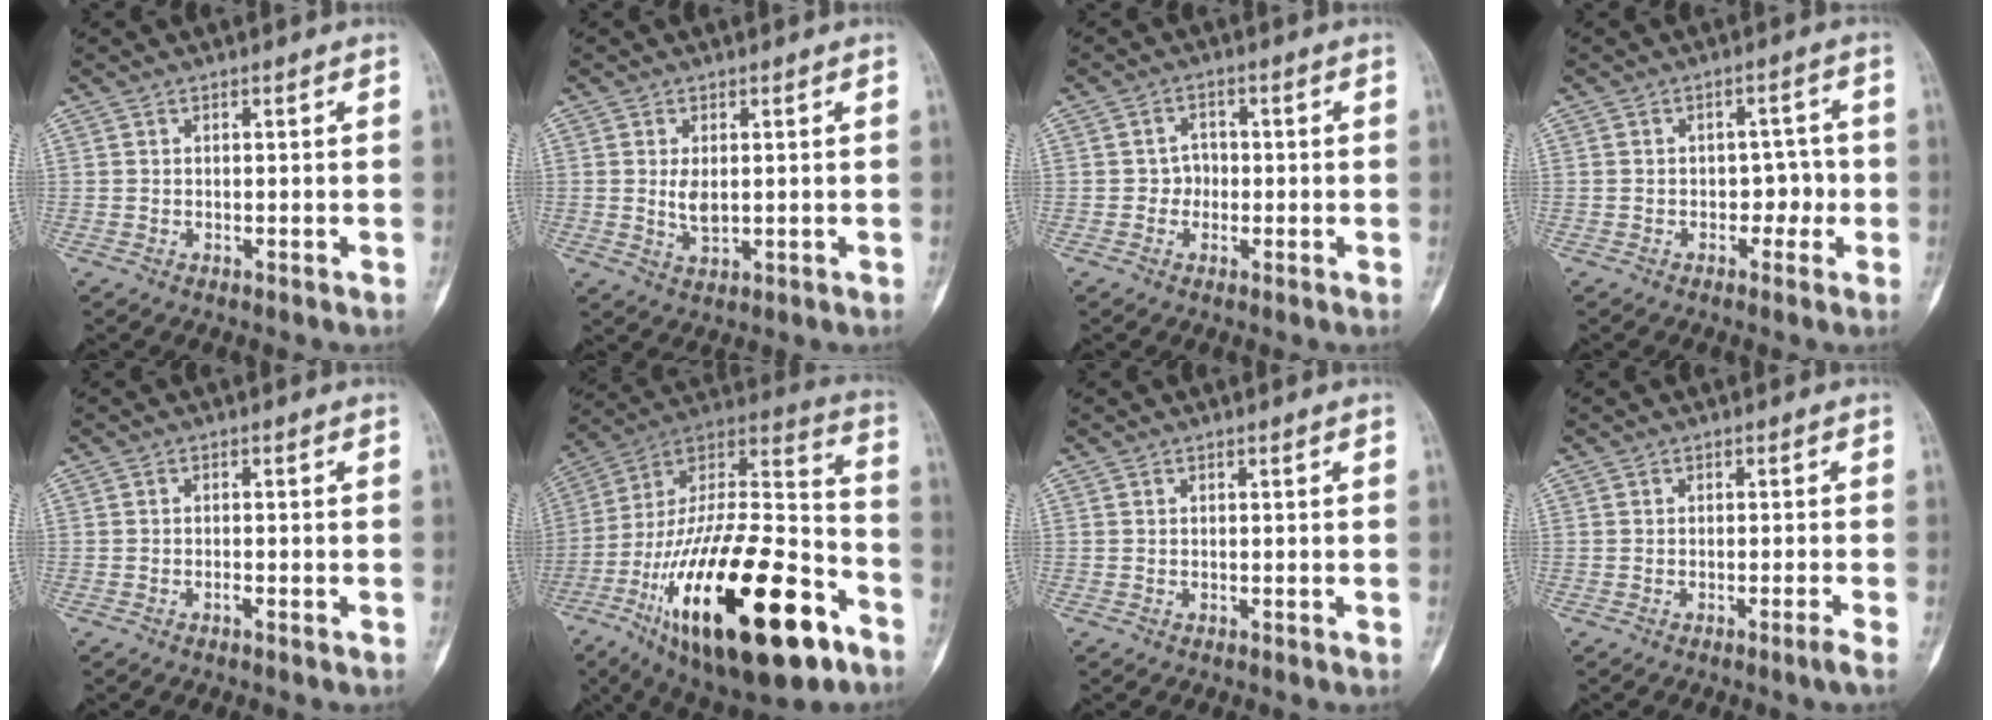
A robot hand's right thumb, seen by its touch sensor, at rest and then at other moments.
{"total": 3.5, "force": [0.3, 2.1, 2.7], "torque": [-0.040, -0.009, 0.012]}
{"total": 3.1, "force": [-0.5, 2.9, 1.1], "torque": [0.010, 0.010, -0.016]}
{"total": 4.2, "force": [-1.0, 3.2, 2.5], "torque": [0.001, 0.021, -0.018]}
{"total": 0.7, "force": [-0.5, 0.4, 0.4], "torque": [-0.005, 0.003, -0.009]}
{"total": 38.1, "force": [-17.2, 14.6, 30.7], "torque": [-0.527, 0.053, -0.278]}
{"total": 0.0}
{"total": 1.3, "force": [-0.8, -0.4, 0.9], "torque": [-0.021, 0.005, -0.016]}